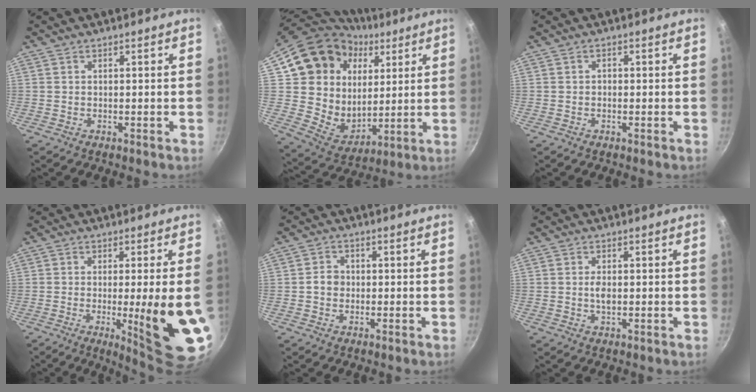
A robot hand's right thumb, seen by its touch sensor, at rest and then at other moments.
{"total": 21.1, "force": [8.4, 17.2, 8.8], "torque": [-0.131, -0.014, 0.161]}
{"total": 0.7, "force": [-0.3, 0.6, 0.3], "torque": [-0.003, 0.003, -0.005]}
{"total": 14.4, "force": [-2.3, 1.7, 14.1], "torque": [-0.185, -0.014, -0.021]}
{"total": 3.0, "force": [-0.3, 2.6, 1.4], "torque": [-0.010, 0.010, -0.008]}
{"total": 2.2, "force": [-0.1, 1.2, 1.9], "torque": [-0.033, 0.002, -0.003]}